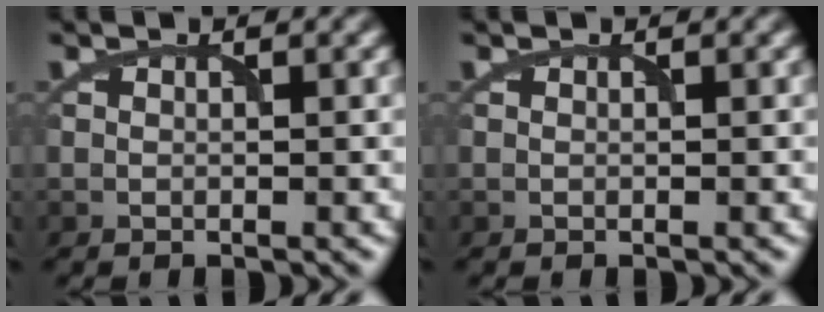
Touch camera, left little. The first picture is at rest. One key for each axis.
{"total": 0.0}